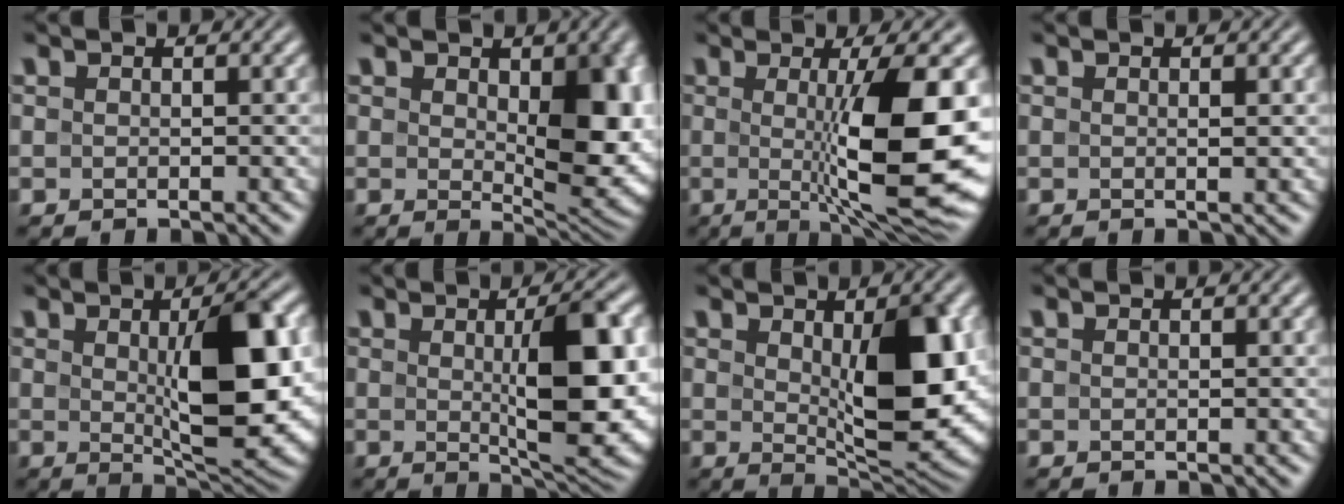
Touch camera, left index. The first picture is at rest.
{"total": 10.3, "force": [0.5, 5.5, 8.7], "torque": [-0.113, -0.016, 0.021]}
{"total": 11.8, "force": [-0.2, 2.6, 11.6], "torque": [-0.162, -0.014, 0.003]}
{"total": 0.9, "force": [0.2, 0.1, 0.9], "torque": [-0.010, 0.001, 0.001]}
{"total": 10.4, "force": [0.7, 3.4, 9.8], "torque": [-0.138, -0.007, 0.020]}
{"total": 9.6, "force": [0.5, 2.8, 9.1], "torque": [-0.123, -0.005, 0.014]}
{"total": 10.4, "force": [0.6, 4.4, 9.4], "torque": [-0.138, -0.015, 0.025]}
{"total": 0.0}